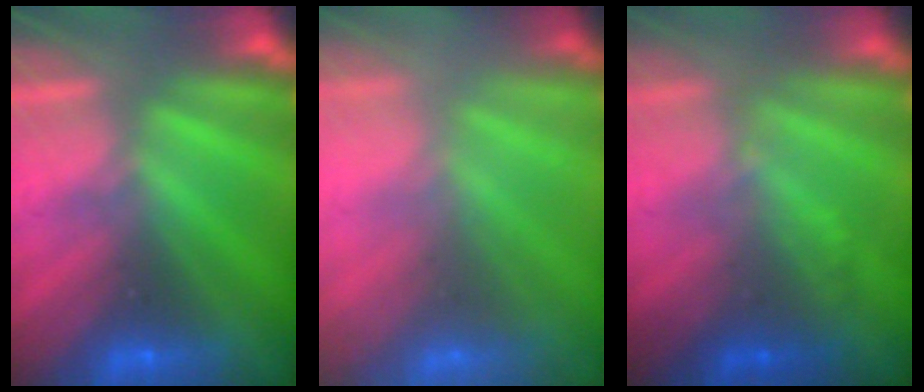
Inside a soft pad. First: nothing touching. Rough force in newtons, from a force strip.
{"total": 9.2}
{"total": 2.0}